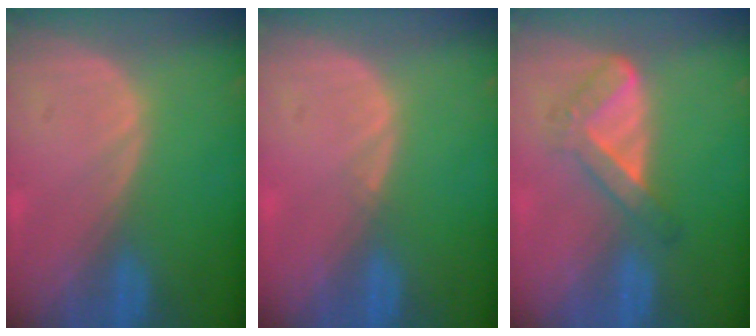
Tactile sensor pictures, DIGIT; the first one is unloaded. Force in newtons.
{"total": 0.6, "press": 0.5, "slide": 0.4}
{"total": 5.6, "press": 4.7, "slide": 3.0}